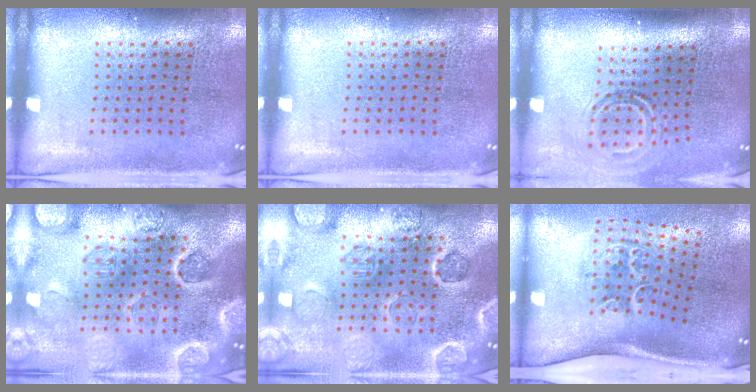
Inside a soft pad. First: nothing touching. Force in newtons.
{"total": 0.0}
{"total": 1.7, "press": 1.1, "slide": 1.3}
{"total": 4.8, "press": 4.2, "slide": 2.3}
{"total": 2.5, "press": 2.5, "slide": 0.3}
{"total": 2.3, "press": 1.4, "slide": 1.9}